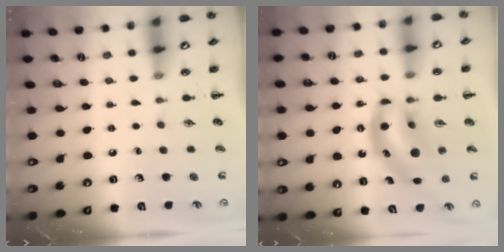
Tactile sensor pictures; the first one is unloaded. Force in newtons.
{"total": 11.5, "press": 11.2, "slide": 2.6}